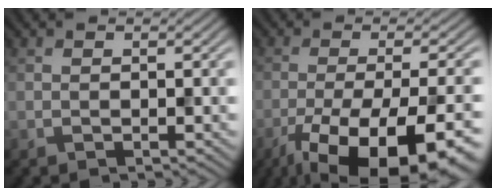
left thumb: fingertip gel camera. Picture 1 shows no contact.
{"total": 17.8, "force": [-10.9, 6.0, 12.8], "torque": [-0.188, -0.042, -0.149]}